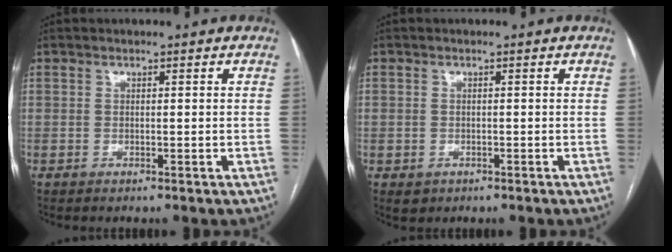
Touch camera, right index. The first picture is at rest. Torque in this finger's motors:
{"motor_torque": [-0.69, 0.06, -0.89, -0.21]}